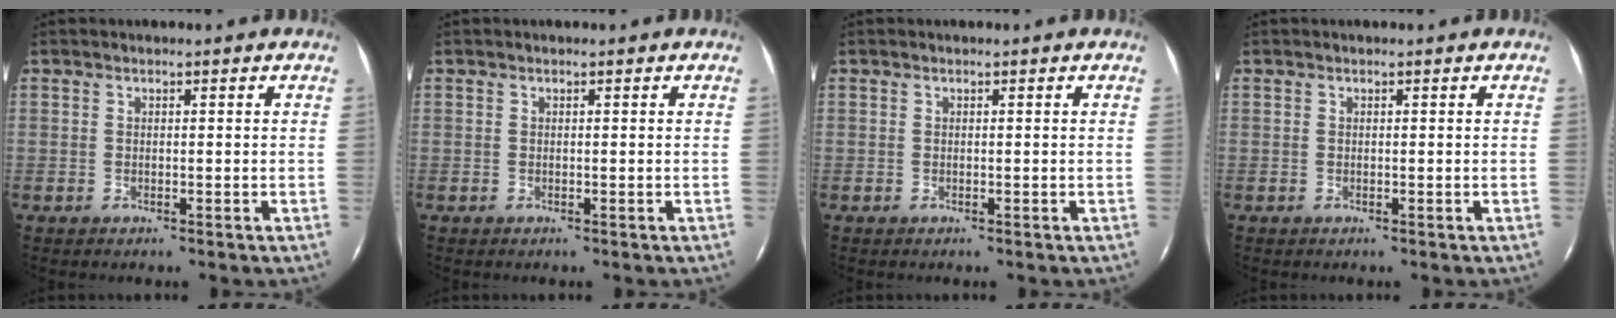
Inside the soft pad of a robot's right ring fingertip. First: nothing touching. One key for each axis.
{"total": 0.0}
{"total": 0.0}
{"total": 0.0}